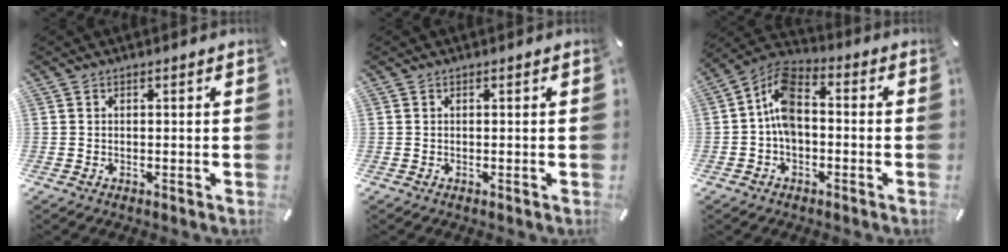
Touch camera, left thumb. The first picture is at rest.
{"total": 0.0}
{"total": 8.8, "force": [-1.0, 5.8, 6.6], "torque": [-0.143, 0.011, -0.021]}